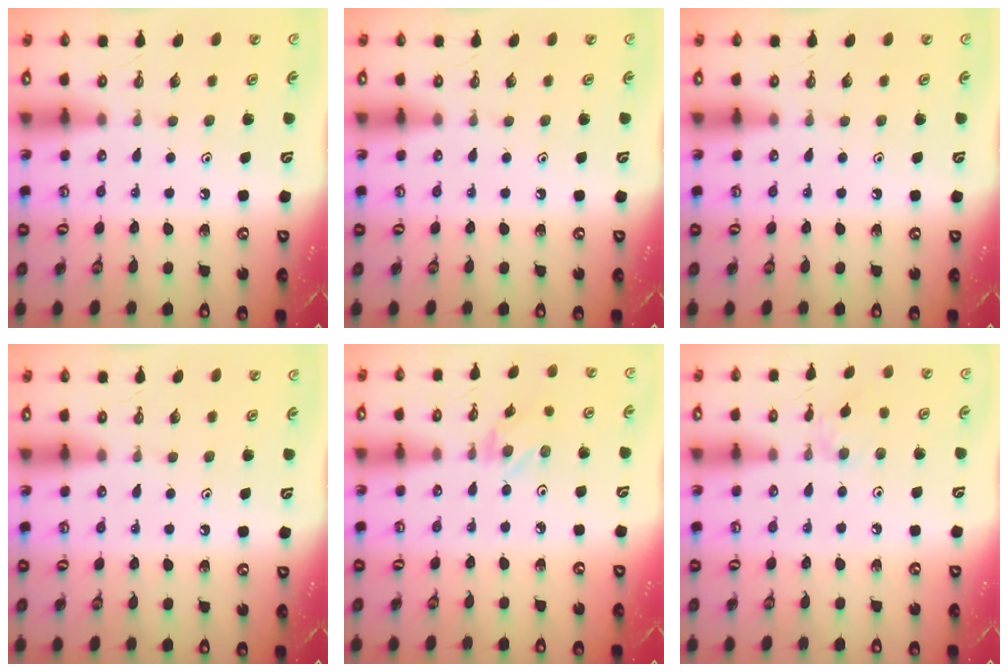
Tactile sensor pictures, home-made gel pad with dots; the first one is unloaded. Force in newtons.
{"total": 0.0}
{"total": 0.0}
{"total": 0.0}
{"total": 0.5, "press": 0.5, "slide": 0.1}
{"total": 2.4, "press": 2.4, "slide": 0.5}